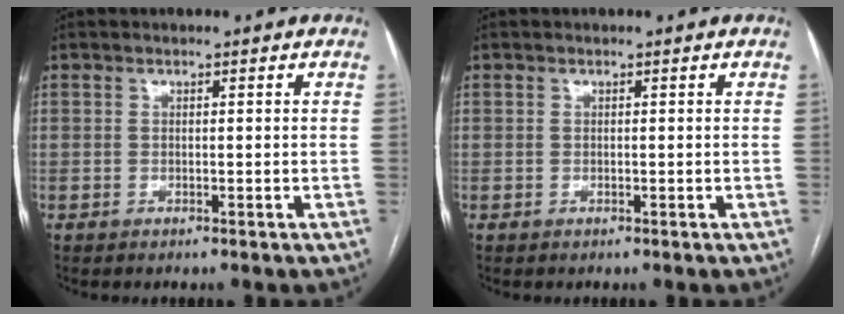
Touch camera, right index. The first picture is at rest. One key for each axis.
{"total": 0.0}